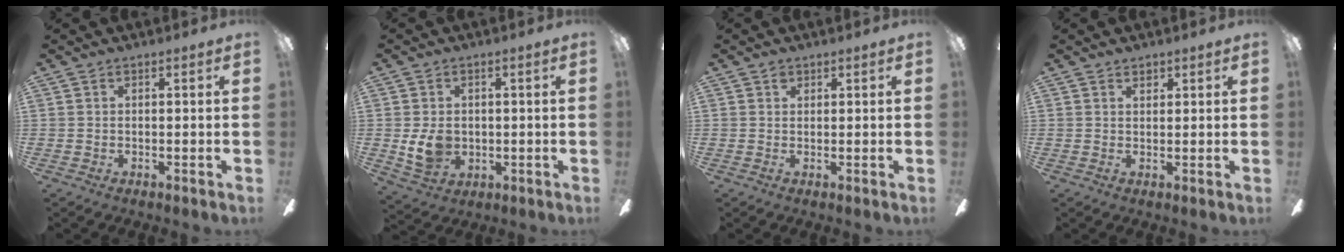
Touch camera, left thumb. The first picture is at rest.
{"total": 7.5, "force": [0.1, 6.1, 4.3], "torque": [-0.085, 0.003, 0.002]}
{"total": 1.7, "force": [1.1, 1.0, 0.6], "torque": [-0.006, -0.002, 0.020]}
{"total": 1.5, "force": [1.3, 0.8, 0.3], "torque": [0.000, -0.002, 0.022]}